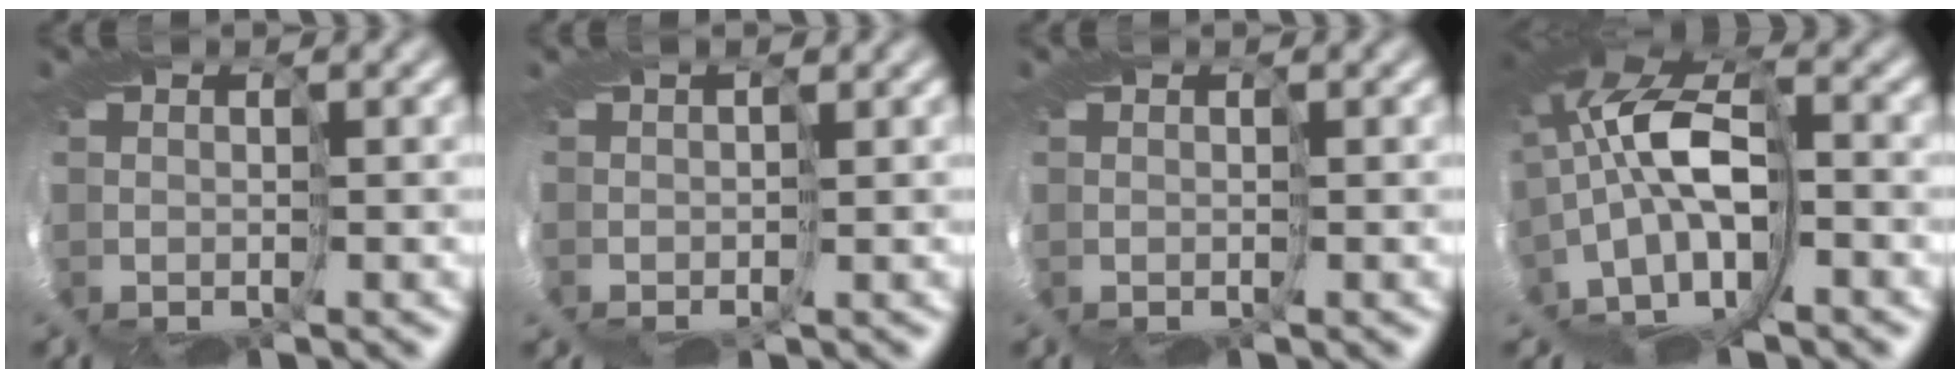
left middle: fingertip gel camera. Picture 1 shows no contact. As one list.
[{"total": 0.6, "force": [0.6, 0.0, -0.1], "torque": [0.016, 0.003, -0.011]}, {"total": 0.0}, {"total": 9.0, "force": [-1.3, 3.8, 8.1], "torque": [-0.156, 0.008, -0.050]}]